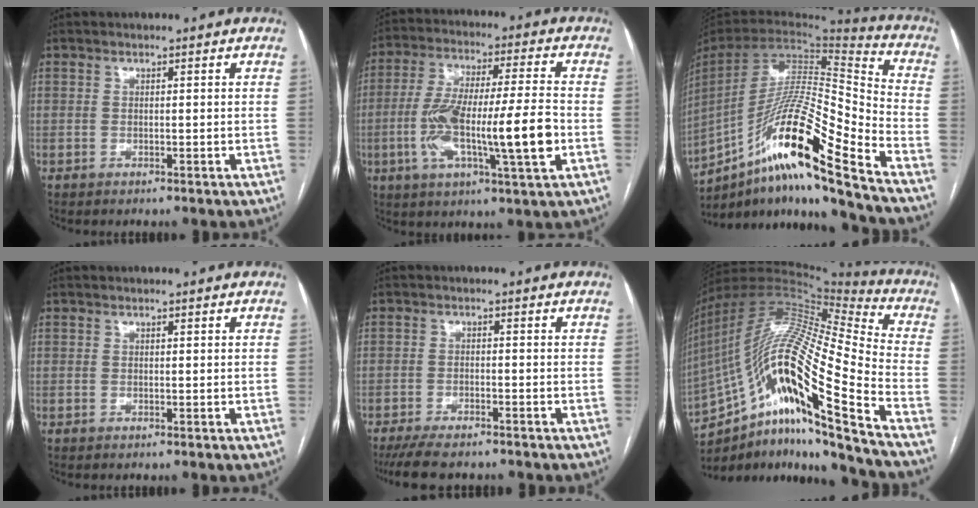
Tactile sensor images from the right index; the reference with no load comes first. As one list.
[{"total": 16.8, "force": [-3.5, 1.9, 16.3], "torque": [-0.301, 0.007, -0.057]}, {"total": 23.6, "force": [-14.6, 0.6, 18.6], "torque": [-0.337, -0.007, -0.263]}, {"total": 0.0}, {"total": 7.7, "force": [-6.6, 1.6, 3.6], "torque": [-0.052, -0.011, -0.104]}, {"total": 26.0, "force": [-14.1, 2.0, 21.7], "torque": [-0.414, -0.003, -0.253]}]